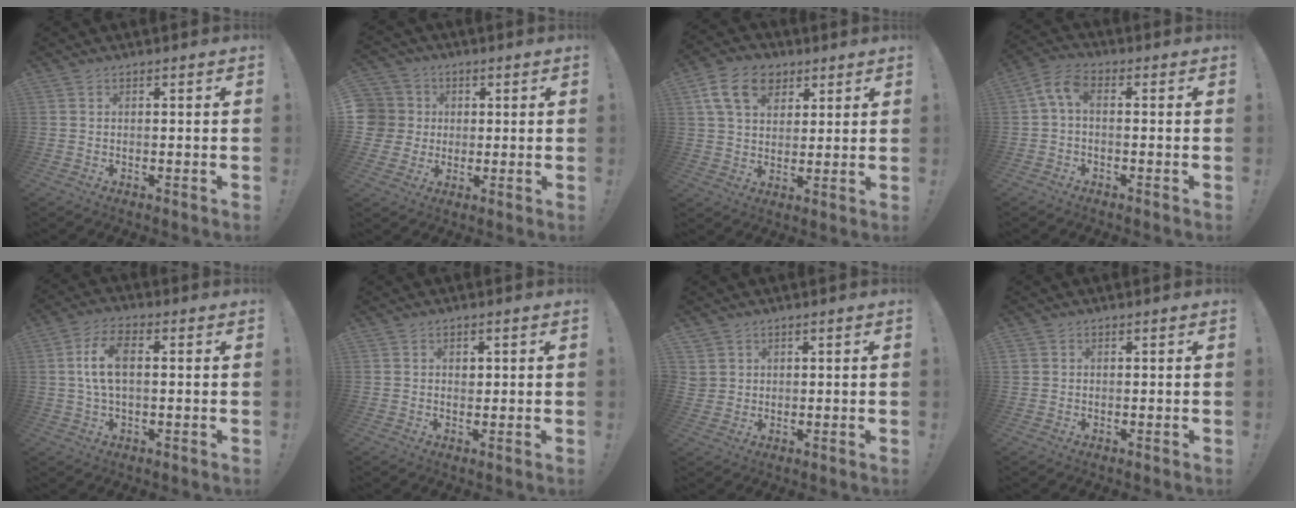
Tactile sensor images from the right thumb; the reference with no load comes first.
{"total": 8.5, "force": [0.8, 8.2, 2.0], "torque": [-0.035, 0.000, 0.019]}
{"total": 13.7, "force": [6.3, 9.7, 7.3], "torque": [-0.115, -0.018, 0.123]}
{"total": 5.5, "force": [0.4, 2.7, 4.8], "torque": [-0.109, 0.002, 0.009]}
{"total": 8.8, "force": [1.1, 4.4, 7.5], "torque": [-0.147, 0.002, 0.018]}
{"total": 1.3, "force": [0.4, 1.1, 0.4], "torque": [0.003, -0.003, 0.004]}
{"total": 3.0, "force": [1.5, 2.5, 0.4], "torque": [-0.001, -0.008, 0.029]}
{"total": 1.1, "force": [0.3, 1.1, 0.0], "torque": [0.002, 0.003, 0.006]}